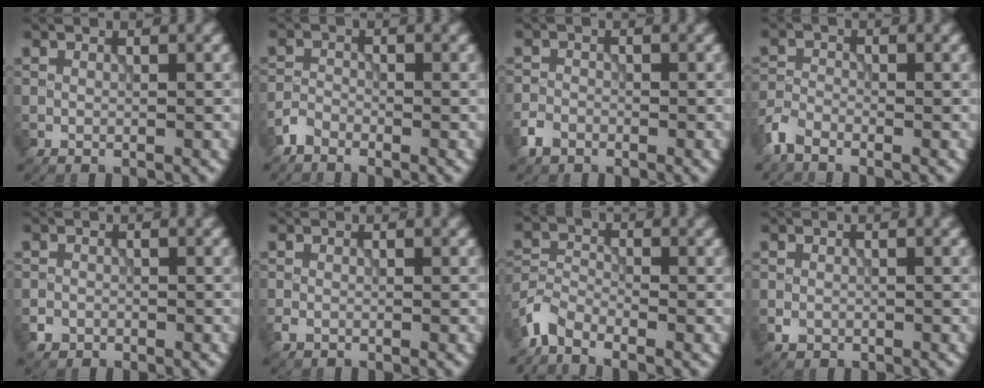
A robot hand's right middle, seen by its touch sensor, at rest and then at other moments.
{"total": 1.4, "force": [-1.3, 0.6, 0.3], "torque": [-0.003, 0.004, -0.032]}
{"total": 1.7, "force": [-1.2, 1.1, 0.4], "torque": [-0.003, 0.002, -0.028]}
{"total": 2.2, "force": [-1.8, 0.8, 0.9], "torque": [-0.020, -0.001, -0.047]}
{"total": 1.0, "force": [-0.5, 0.8, 0.1], "torque": [0.006, -0.002, -0.009]}
{"total": 0.7, "force": [-0.4, 0.5, 0.4], "torque": [-0.008, -0.002, -0.009]}
{"total": 2.8, "force": [-2.4, 1.1, 1.2], "torque": [-0.028, 0.002, -0.062]}
{"total": 0.9, "force": [-0.2, 0.8, 0.3], "torque": [-0.002, -0.005, -0.006]}